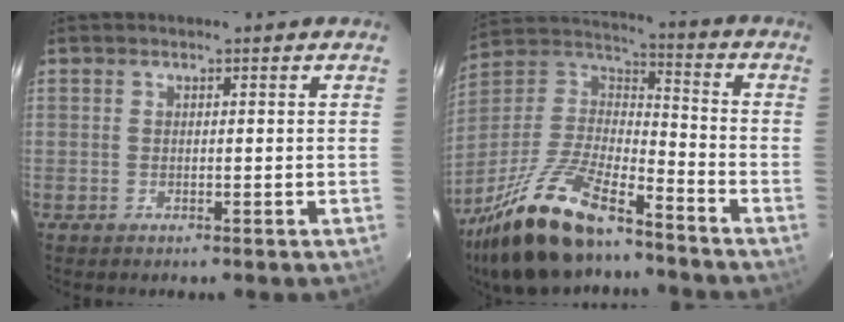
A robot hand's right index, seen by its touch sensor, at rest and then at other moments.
{"total": 19.9, "force": [-14.7, 5.6, 12.2], "torque": [-0.271, -0.012, -0.274]}